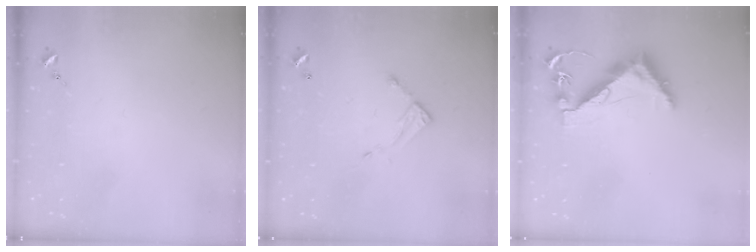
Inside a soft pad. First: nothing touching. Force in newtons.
{"total": 5.5, "press": 5.5, "slide": 0.3}
{"total": 9.7, "press": 9.6, "slide": 1.0}